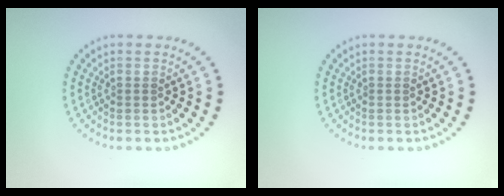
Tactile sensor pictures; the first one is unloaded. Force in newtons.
{"total": 0.0}